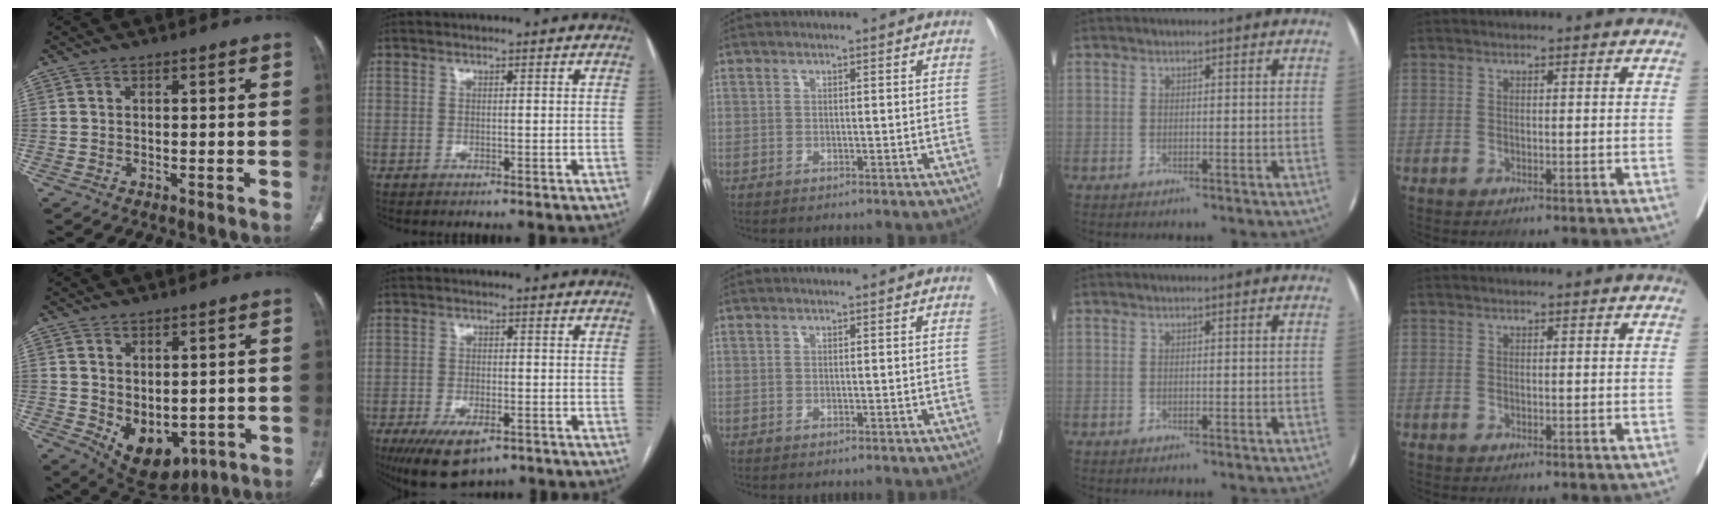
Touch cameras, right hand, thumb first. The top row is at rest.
{"thumb": {"total": 10.1, "force": [-2.1, 6.7, 7.3], "torque": [-0.083, -0.004, -0.004]}, "index": {"total": 8.7, "force": [-5.4, 3.7, 5.7], "torque": [-0.098, -0.012, -0.083]}}